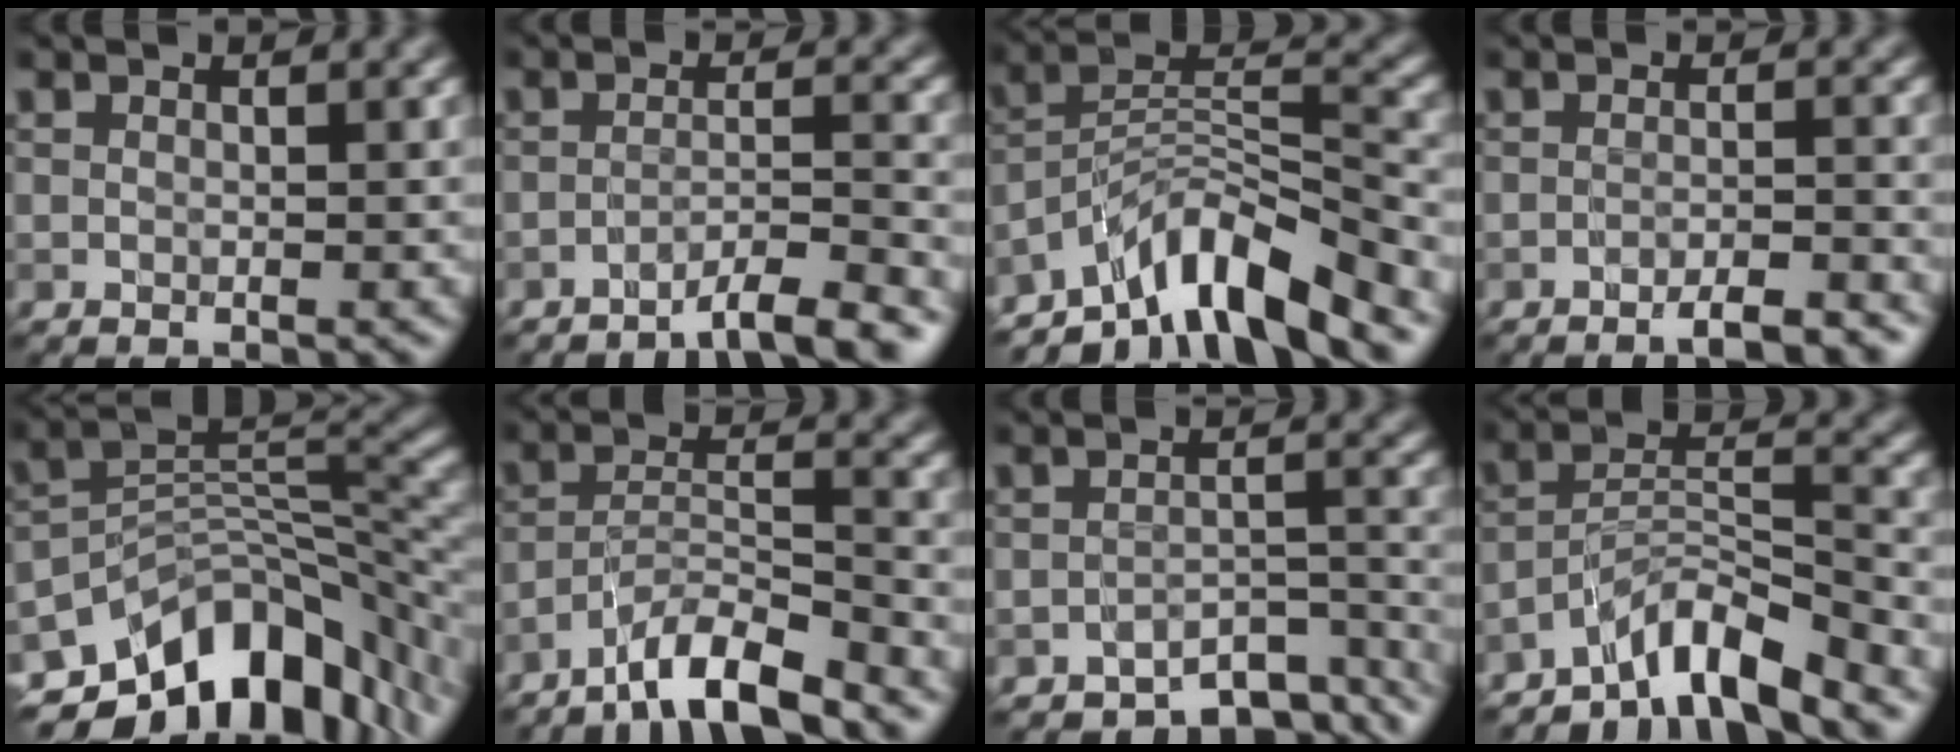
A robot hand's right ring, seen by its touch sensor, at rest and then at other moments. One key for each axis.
{"total": 4.8, "fx": -3.8, "fy": 0.5, "fz": 2.8, "tx": -0.037, "ty": 0.010, "tz": -0.063}
{"total": 8.5, "fx": -6.8, "fy": 2.0, "fz": 4.8, "tx": -0.066, "ty": 0.009, "tz": -0.131}
{"total": 3.4, "fx": -2.6, "fy": 0.3, "fz": 2.1, "tx": -0.027, "ty": 0.009, "tz": -0.044}
{"total": 11.6, "fx": -7.1, "fy": 6.3, "fz": 6.6, "tx": -0.100, "ty": 0.004, "tz": -0.121}
{"total": 6.8, "fx": -5.5, "fy": 0.9, "fz": 3.7, "tx": -0.059, "ty": 0.006, "tz": -0.102}
{"total": 5.8, "fx": -5.0, "fy": 2.0, "fz": 2.1, "tx": -0.019, "ty": -0.010, "tz": -0.068}
{"total": 6.0, "fx": -5.2, "fy": 0.6, "fz": 2.9, "tx": -0.042, "ty": 0.012, "tz": -0.095}